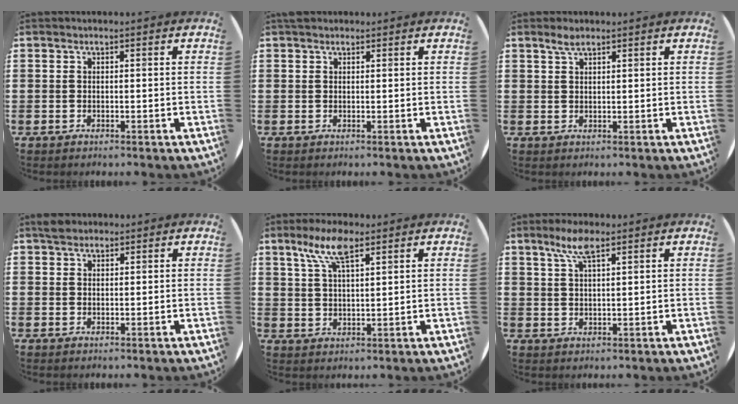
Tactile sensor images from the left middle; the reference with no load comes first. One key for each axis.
{"total": 0.9, "fx": 0.7, "fy": 0.5, "fz": 0.1, "tx": 0.006, "ty": 0.001, "tz": 0.012}
{"total": 1.9, "fx": 1.5, "fy": 0.5, "fz": 1.1, "tx": -0.023, "ty": 0.005, "tz": 0.027}
{"total": 1.7, "fx": 1.5, "fy": 0.8, "fz": 0.4, "tx": -0.002, "ty": 0.002, "tz": 0.027}
{"total": 7.0, "fx": 4.6, "fy": 2.2, "fz": 4.8, "tx": -0.097, "ty": 0.004, "tz": 0.078}
{"total": 4.6, "fx": 3.1, "fy": 1.2, "fz": 3.2, "tx": -0.062, "ty": 0.004, "tz": 0.053}